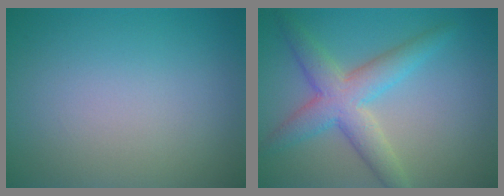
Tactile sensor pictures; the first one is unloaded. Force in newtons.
{"total": 5.2, "press": 5.2, "slide": 0.2}